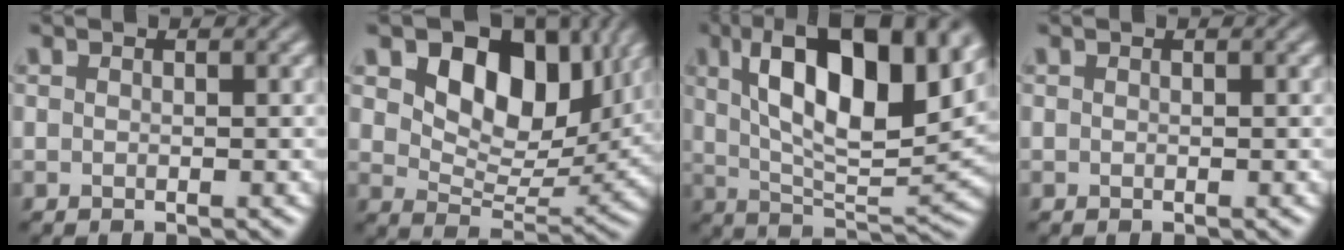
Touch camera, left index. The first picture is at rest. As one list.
[{"total": 9.7, "force": [4.3, 6.0, 6.3], "torque": [-0.096, -0.008, 0.071]}, {"total": 14.1, "force": [5.1, 5.3, 12.0], "torque": [-0.189, 0.010, 0.083]}, {"total": 0.0}]